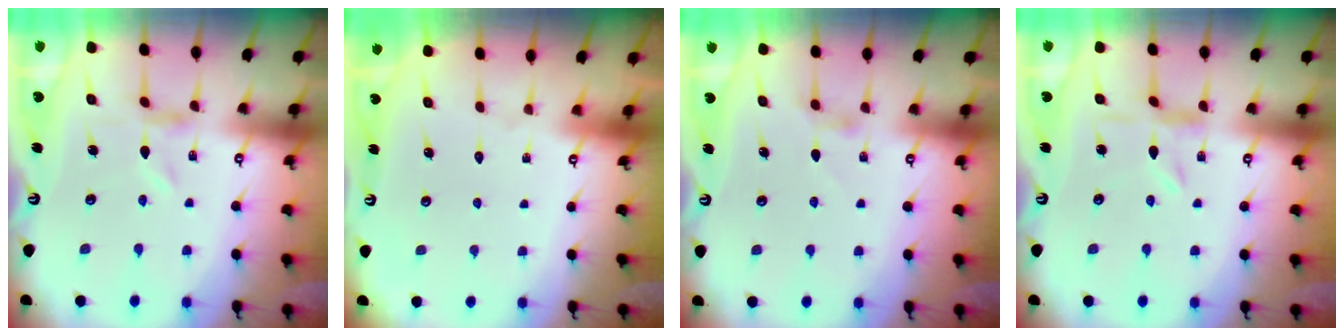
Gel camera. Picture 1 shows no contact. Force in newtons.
{"total": 1.8, "press": 1.8, "slide": 0.1}
{"total": 2.0, "press": 2.0, "slide": 0.4}
{"total": 1.3, "press": 1.2, "slide": 0.4}